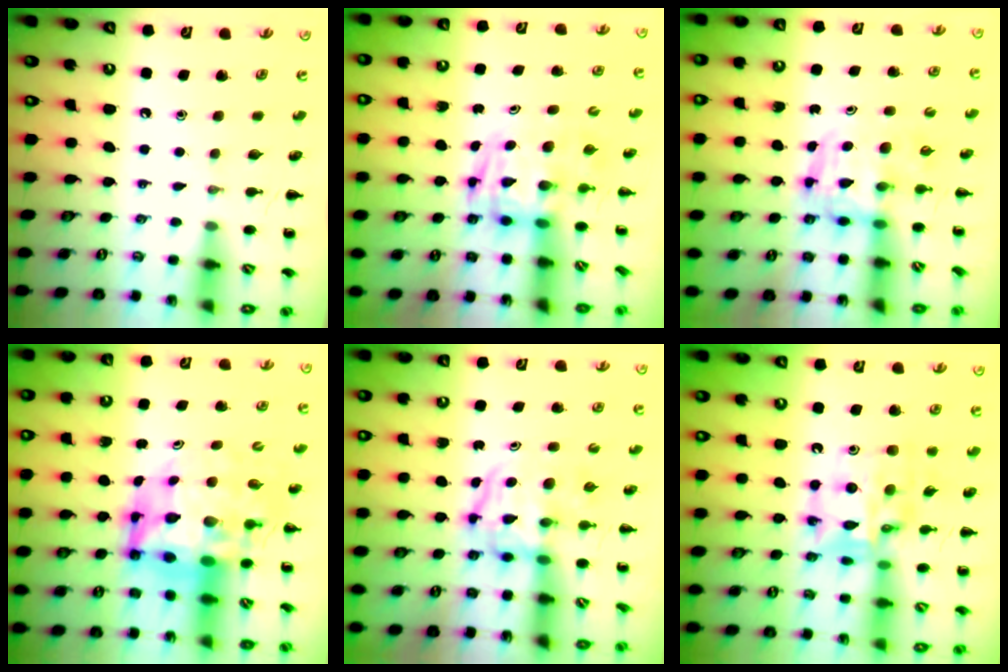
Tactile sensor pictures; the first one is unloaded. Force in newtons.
{"total": 2.7, "press": 2.6, "slide": 0.5}
{"total": 3.4, "press": 3.3, "slide": 0.6}
{"total": 11.0, "press": 10.4, "slide": 3.6}
{"total": 3.8, "press": 3.8, "slide": 0.5}
{"total": 15.4, "press": 14.9, "slide": 3.7}